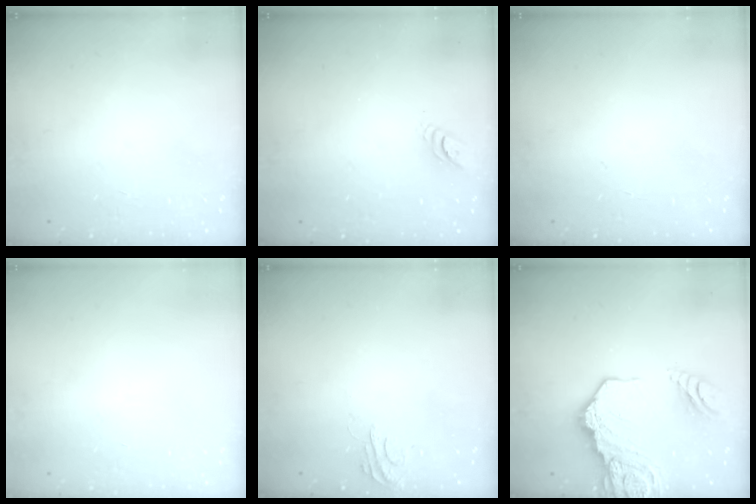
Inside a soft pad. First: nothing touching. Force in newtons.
{"total": 3.8, "press": 3.8, "slide": 0.3}
{"total": 2.4, "press": 2.4, "slide": 0.2}
{"total": 0.0}
{"total": 3.9, "press": 3.8, "slide": 0.3}
{"total": 16.6, "press": 16.5, "slide": 2.1}